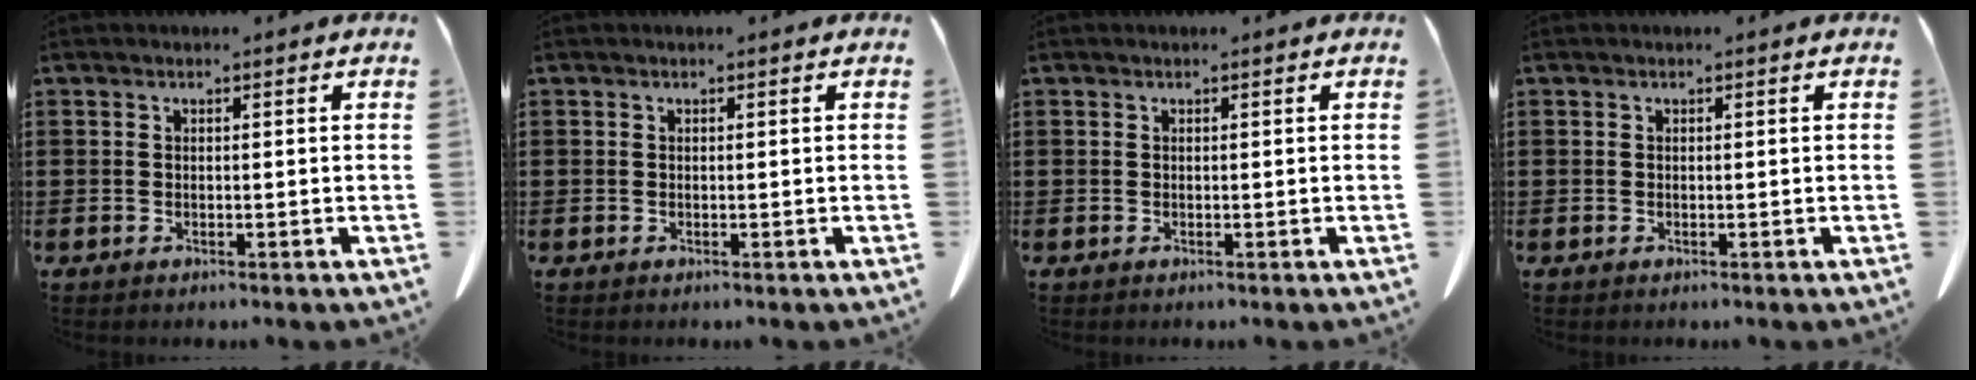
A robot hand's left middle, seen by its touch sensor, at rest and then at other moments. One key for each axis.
{"total": 0.0}
{"total": 0.0}
{"total": 0.0}